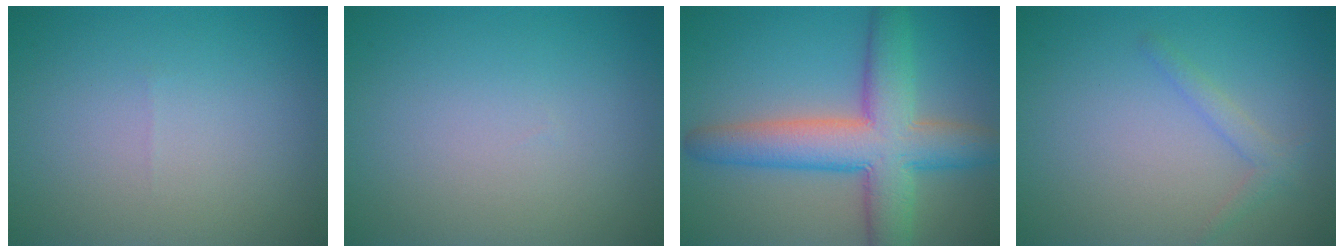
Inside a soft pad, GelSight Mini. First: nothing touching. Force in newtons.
{"total": 0.0}
{"total": 8.8, "press": 8.8, "slide": 0.3}
{"total": 1.4, "press": 1.4, "slide": 0.1}